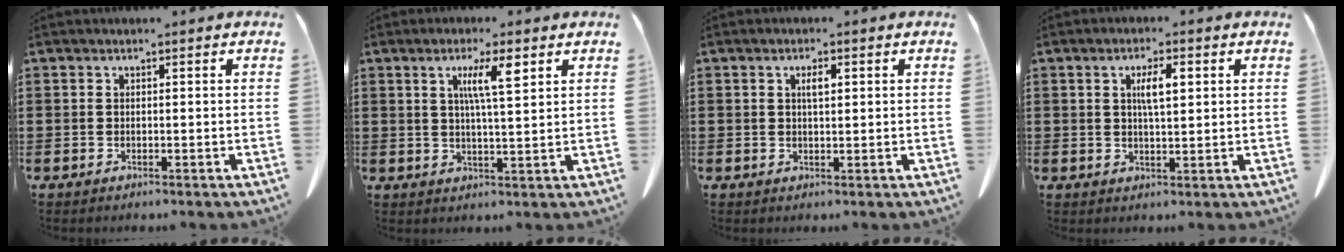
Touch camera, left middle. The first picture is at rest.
{"total": 5.8, "force": [2.7, 0.8, 5.1], "torque": [-0.098, 0.002, 0.041]}
{"total": 1.9, "force": [0.6, 0.6, 1.7], "torque": [-0.026, 0.001, 0.007]}
{"total": 3.9, "force": [1.2, 1.1, 3.5], "torque": [-0.064, 0.005, 0.015]}